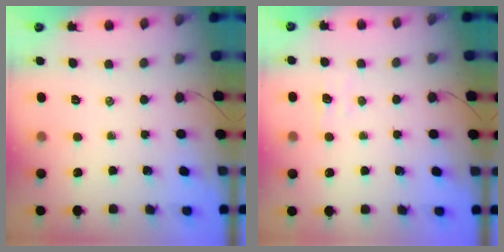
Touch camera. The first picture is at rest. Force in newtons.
{"total": 2.9, "press": 2.8, "slide": 0.8}